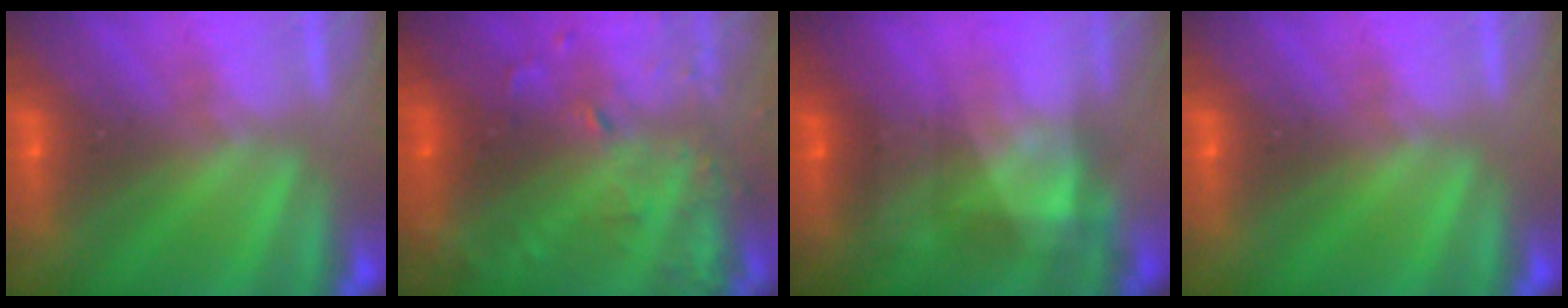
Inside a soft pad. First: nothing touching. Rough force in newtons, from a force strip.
{"total": 8.5}
{"total": 4.9}
{"total": 0.0}